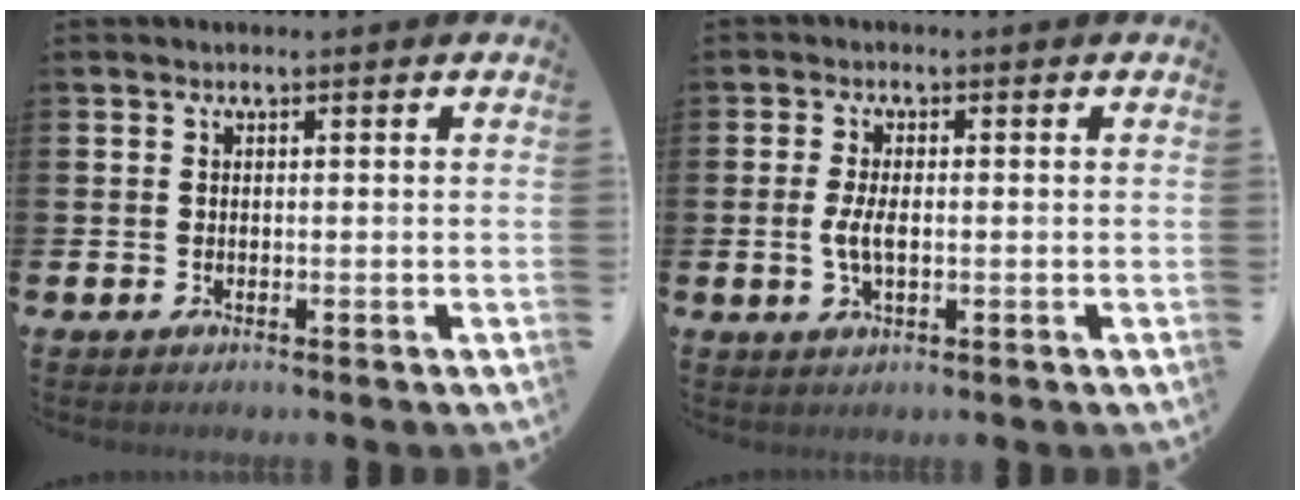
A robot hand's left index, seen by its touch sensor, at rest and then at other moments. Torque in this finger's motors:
{"motor_torque": [0.84, 0.09, 0.15, 0.14]}